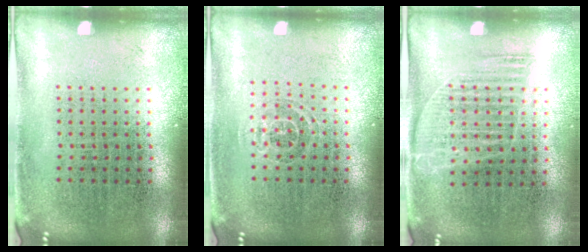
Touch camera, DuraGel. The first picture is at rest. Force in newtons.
{"total": 0.8, "press": 0.6, "slide": 0.6}
{"total": 1.2, "press": 1.0, "slide": 0.7}